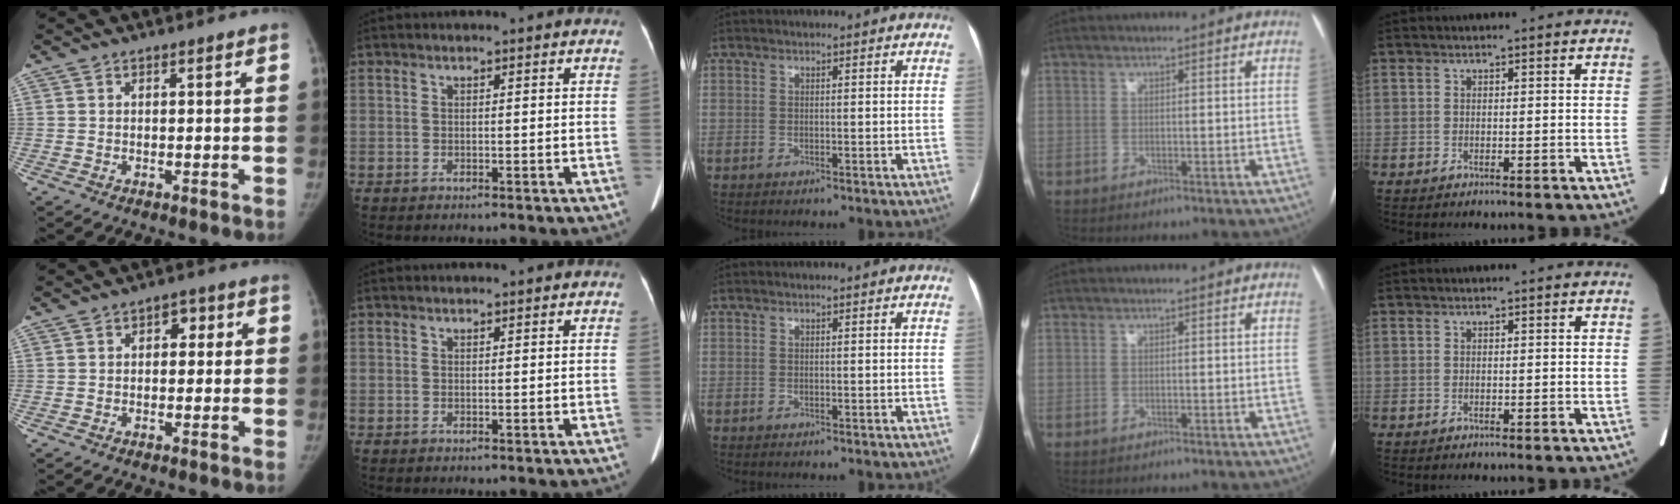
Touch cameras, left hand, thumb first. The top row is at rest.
{"thumb": {"total": 4.2, "force": [0.2, 3.0, 2.9], "torque": [-0.011, 0.013, -0.007]}, "index": {"total": 1.0, "force": [0.9, 0.2, 0.4], "torque": [-0.007, 0.000, 0.011]}}